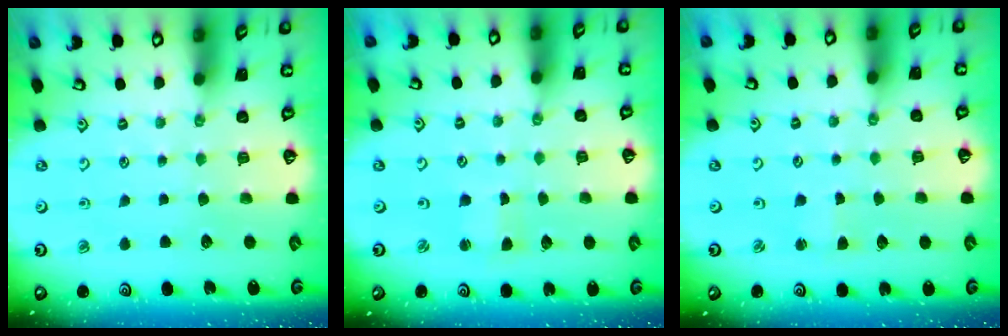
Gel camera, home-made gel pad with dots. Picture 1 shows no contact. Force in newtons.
{"total": 1.6, "press": 1.6, "slide": 0.3}
{"total": 1.6, "press": 1.6, "slide": 0.3}